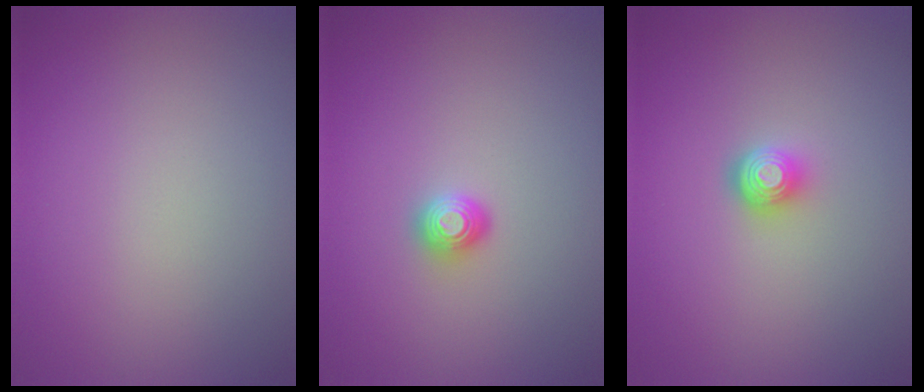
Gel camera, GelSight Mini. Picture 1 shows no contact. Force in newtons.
{"total": 1.3, "press": 1.2, "slide": 0.5}
{"total": 2.2, "press": 1.4, "slide": 1.6}